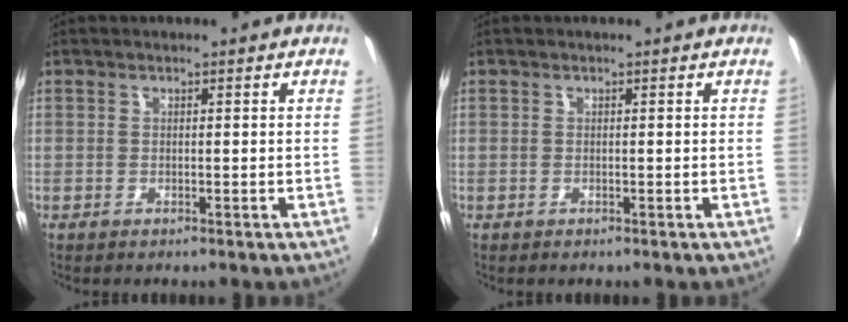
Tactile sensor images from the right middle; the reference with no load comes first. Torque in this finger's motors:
{"motor_torque": [0.07, -0.11, -0.01, 0.00]}